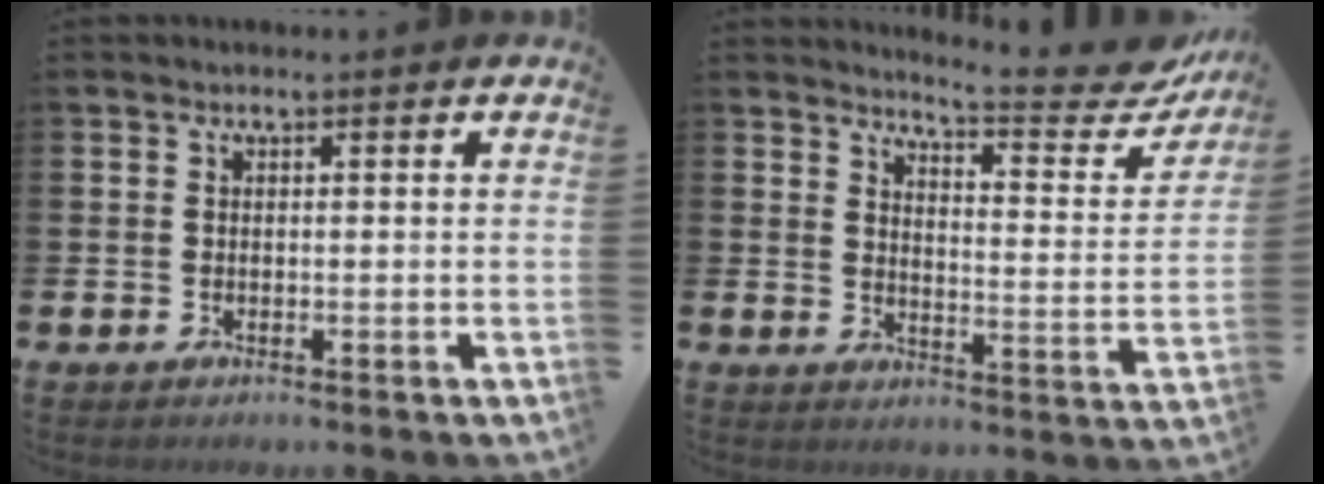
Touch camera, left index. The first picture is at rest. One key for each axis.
{"total": 6.8, "fx": 6.4, "fy": 0.6, "fz": 2.1, "tx": -0.049, "ty": -0.054, "tz": 0.105}